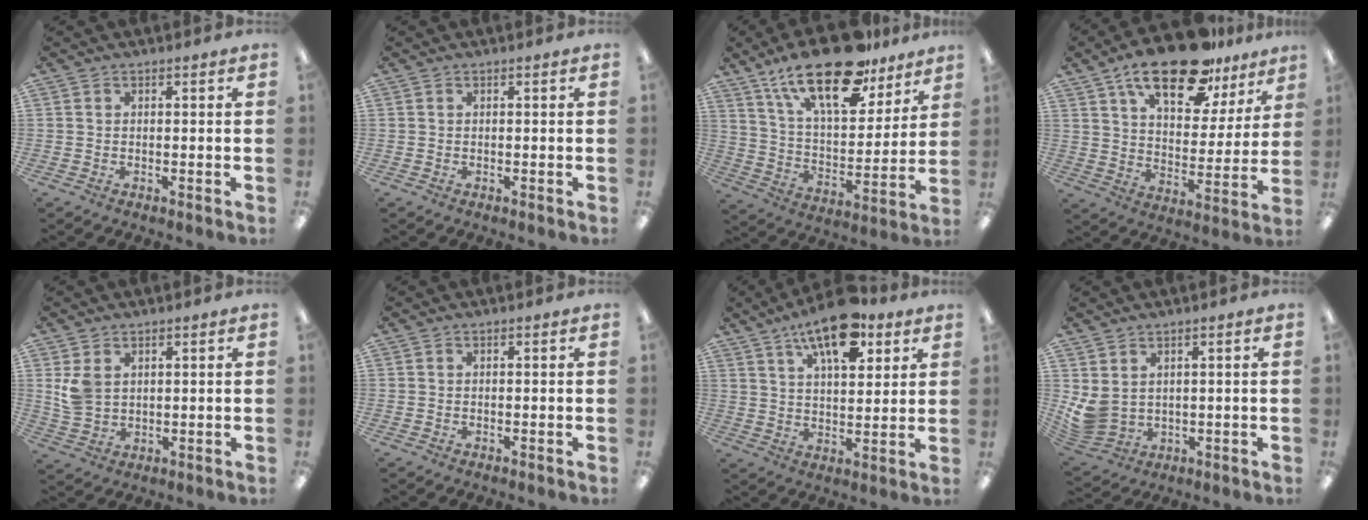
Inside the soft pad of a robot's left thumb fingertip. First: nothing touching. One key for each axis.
{"total": 0.0}
{"total": 23.2, "fx": 16.0, "fy": 9.4, "fz": 14.0, "tx": -0.231, "ty": -0.090, "tz": 0.275}
{"total": 20.3, "fx": 14.3, "fy": 8.3, "fz": 11.7, "tx": -0.187, "ty": -0.076, "tz": 0.241}
{"total": 5.5, "fx": 2.3, "fy": 4.0, "fz": 3.0, "tx": -0.063, "ty": -0.003, "tz": 0.044}
{"total": 0.0}
{"total": 14.7, "fx": 9.0, "fy": 6.5, "fz": 9.6, "tx": -0.145, "ty": -0.039, "tz": 0.151}
{"total": 5.1, "fx": 2.1, "fy": 3.9, "fz": 2.5, "tx": -0.075, "ty": -0.018, "tz": 0.041}